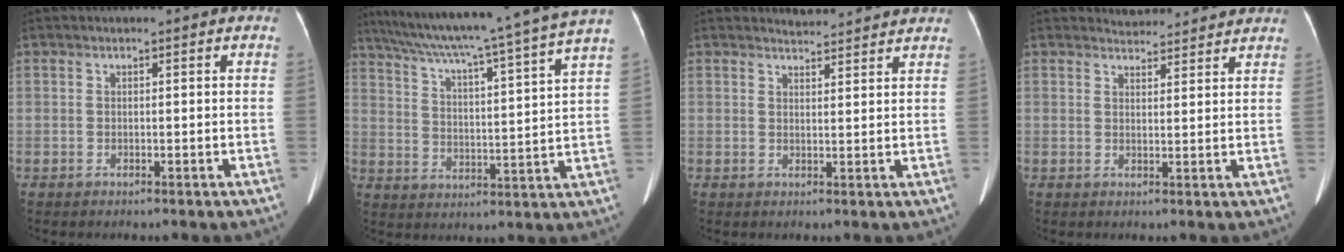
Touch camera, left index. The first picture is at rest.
{"total": 23.6, "force": [19.9, -1.8, 12.6], "torque": [-0.210, -0.030, 0.275]}
{"total": 4.7, "force": [4.7, 0.2, 0.3], "torque": [-0.015, 0.014, 0.056]}
{"total": 5.9, "force": [5.8, 1.1, 0.4], "torque": [-0.007, 0.016, 0.064]}